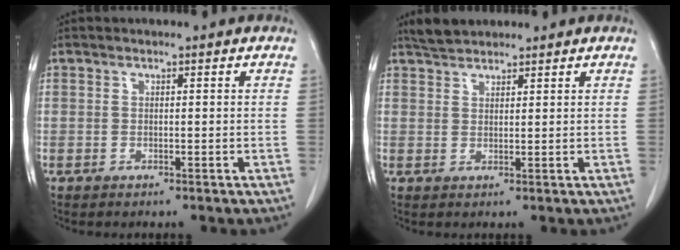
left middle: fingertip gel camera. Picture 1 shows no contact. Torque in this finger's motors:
{"motor_torque": [0.01, -0.02, -0.02, 0.00]}